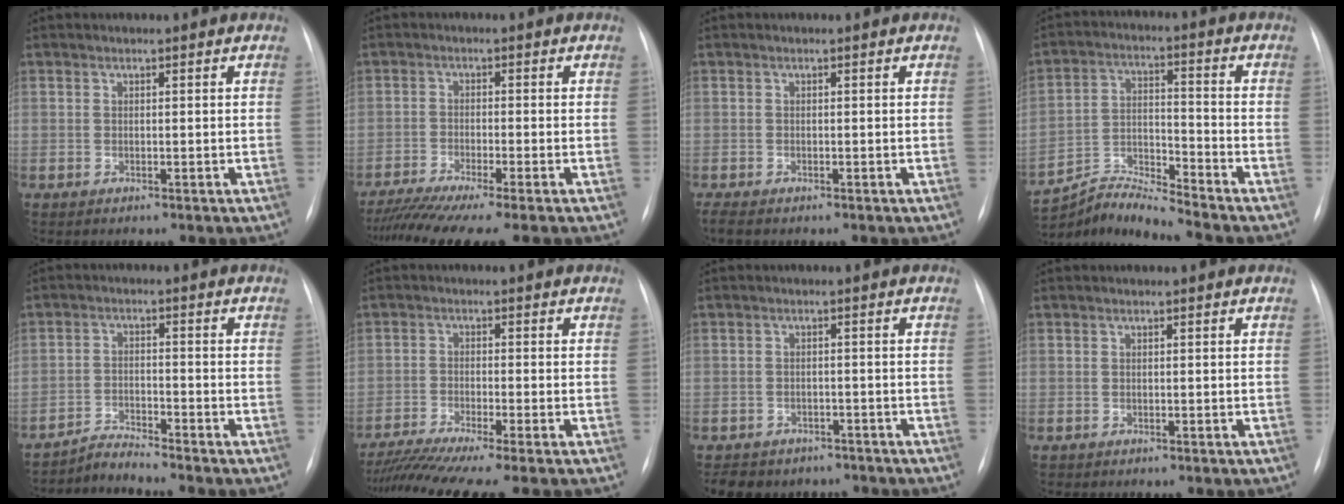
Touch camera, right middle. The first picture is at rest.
{"total": 9.4, "force": [-7.9, -0.8, 5.2], "torque": [-0.075, -0.025, -0.126]}
{"total": 2.0, "force": [-1.6, 0.7, 1.1], "torque": [-0.024, -0.007, -0.022]}
{"total": 8.8, "force": [-8.6, -2.0, 0.4], "torque": [-0.020, 0.015, -0.161]}
{"total": 3.6, "force": [-3.4, -1.0, -0.6], "torque": [0.004, -0.019, -0.062]}
{"total": 9.2, "force": [-7.7, -1.2, 4.9], "torque": [-0.077, -0.025, -0.126]}
{"total": 7.9, "force": [-6.4, 4.4, 1.4], "torque": [-0.022, 0.005, -0.080]}
{"total": 0.0}